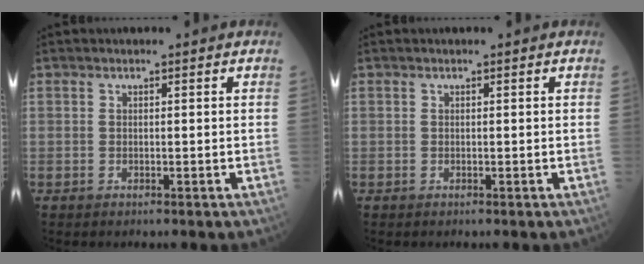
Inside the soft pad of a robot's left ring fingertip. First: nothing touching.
{"total": 0.0}